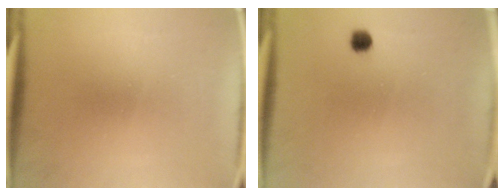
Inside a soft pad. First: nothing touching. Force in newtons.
{"total": 1.8}